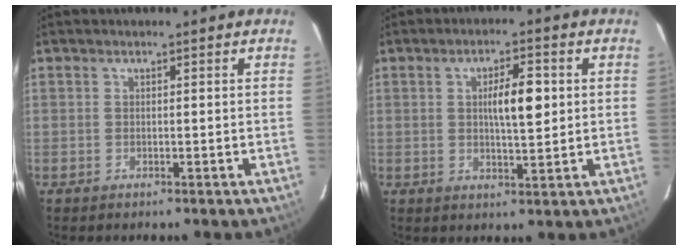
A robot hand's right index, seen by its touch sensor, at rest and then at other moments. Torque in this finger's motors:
{"motor_torque": [0.36, -0.14, 0.21, 0.08]}